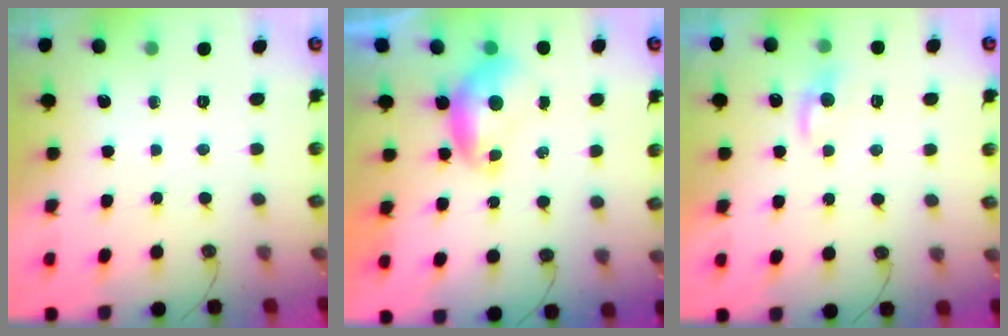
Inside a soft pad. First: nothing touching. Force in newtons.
{"total": 0.0}
{"total": 0.9, "press": 0.5, "slide": 0.7}